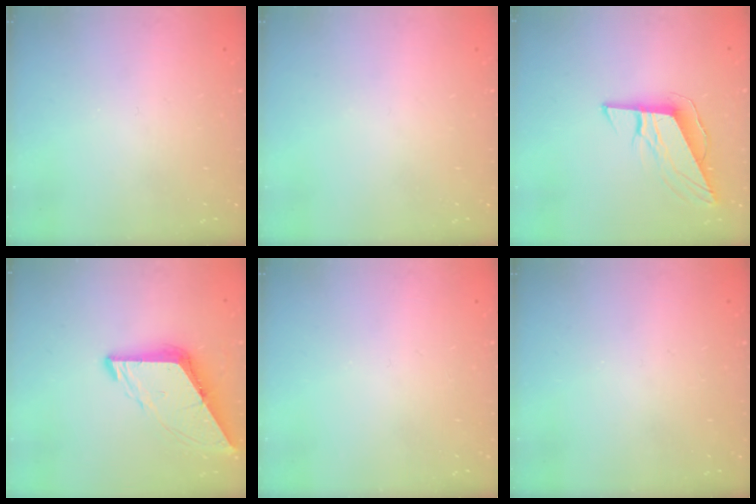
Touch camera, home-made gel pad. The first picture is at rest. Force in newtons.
{"total": 0.0}
{"total": 10.0, "press": 9.7, "slide": 2.5}
{"total": 9.5, "press": 9.5, "slide": 1.1}
{"total": 0.0}
{"total": 0.0}